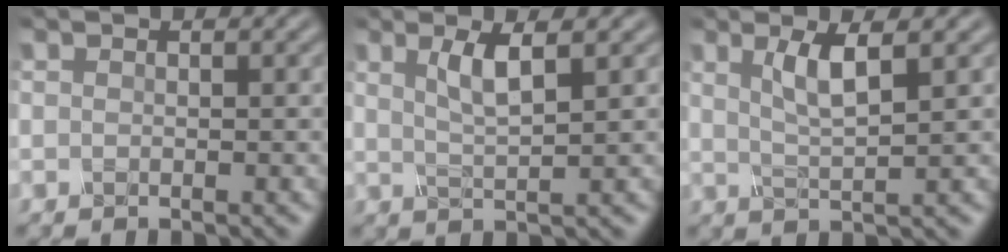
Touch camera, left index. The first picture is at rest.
{"total": 3.0, "force": [1.4, 0.6, 2.6], "torque": [-0.047, -0.001, 0.027]}
{"total": 3.3, "force": [1.5, 0.7, 2.9], "torque": [-0.053, -0.002, 0.030]}